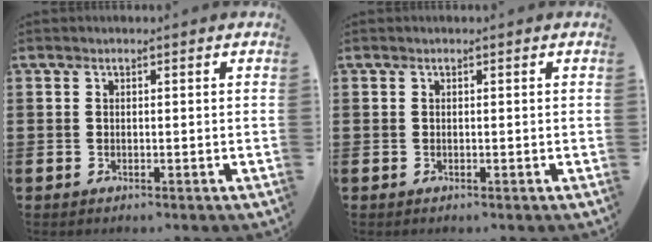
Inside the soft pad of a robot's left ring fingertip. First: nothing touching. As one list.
[{"total": 0.0}]